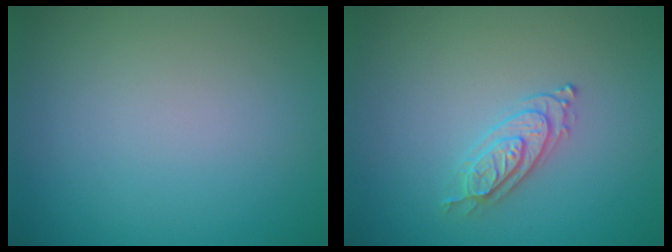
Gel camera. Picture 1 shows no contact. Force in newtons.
{"total": 2.2, "press": 2.1, "slide": 0.6}